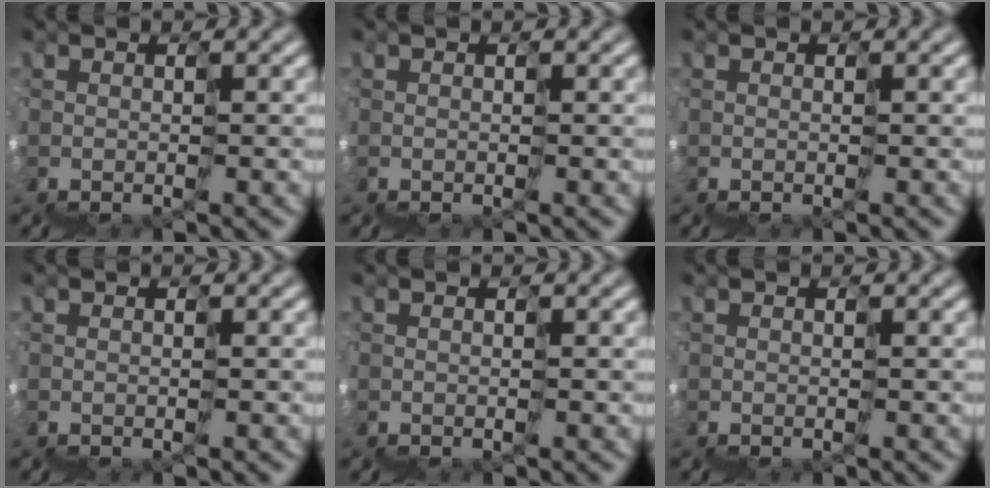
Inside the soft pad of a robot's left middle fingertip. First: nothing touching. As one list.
[{"total": 0.0}, {"total": 0.0}, {"total": 0.0}, {"total": 0.0}, {"total": 0.0}]